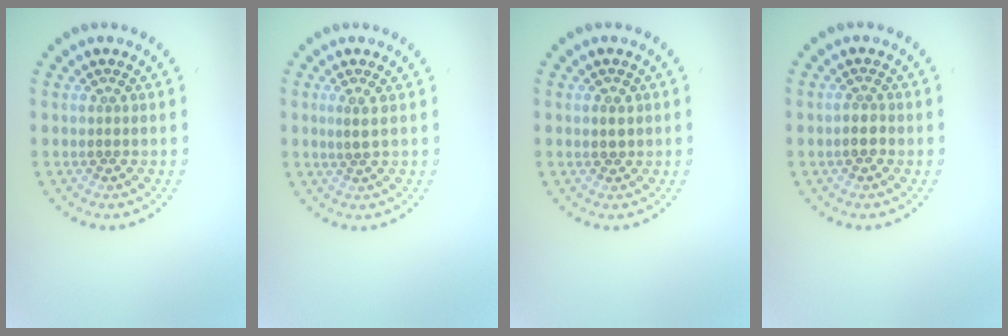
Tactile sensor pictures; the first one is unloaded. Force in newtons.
{"total": 1.0, "press": 0.7, "slide": 0.7}
{"total": 1.2, "press": 1.1, "slide": 0.5}
{"total": 1.2, "press": 1.1, "slide": 0.4}